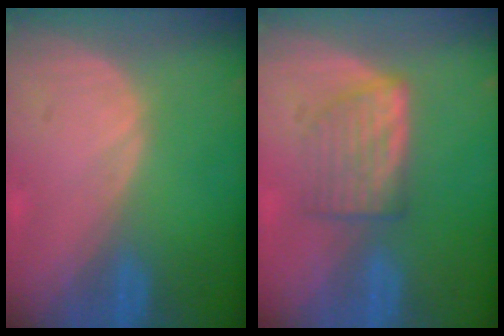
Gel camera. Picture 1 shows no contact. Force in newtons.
{"total": 5.1, "press": 5.1, "slide": 0.6}